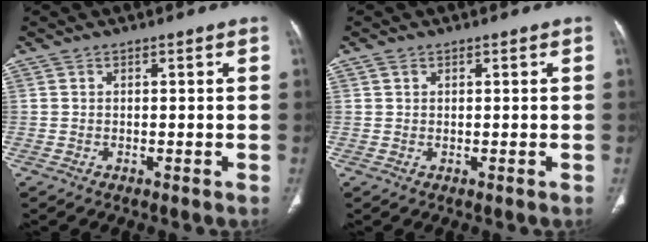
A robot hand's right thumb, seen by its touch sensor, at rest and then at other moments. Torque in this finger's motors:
{"motor_torque": [-0.12, -0.12, 0.52, 0.06, -0.07]}